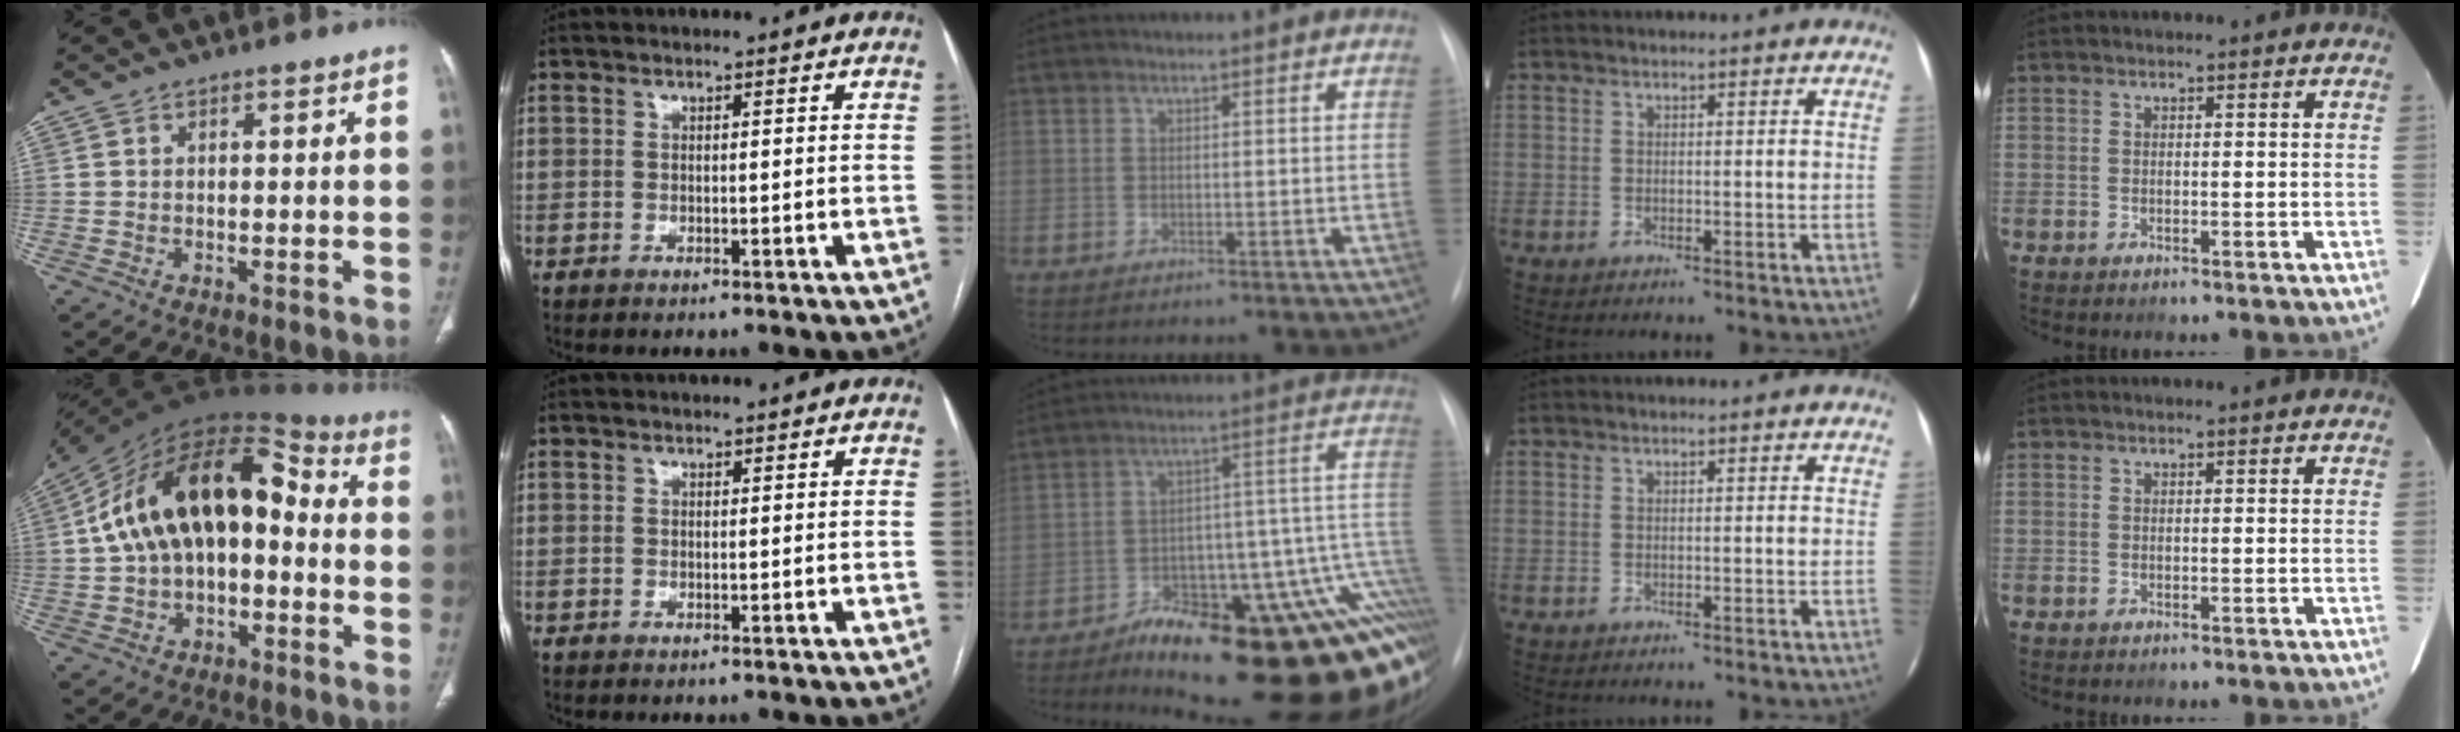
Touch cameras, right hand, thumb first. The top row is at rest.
{"thumb": {"total": 21.8, "force": [0.1, 12.9, 17.5], "torque": [-0.285, 0.053, -0.006]}, "middle": {"total": 28.4, "force": [-14.4, 7.7, 23.2], "torque": [-0.176, 0.028, -0.186]}}